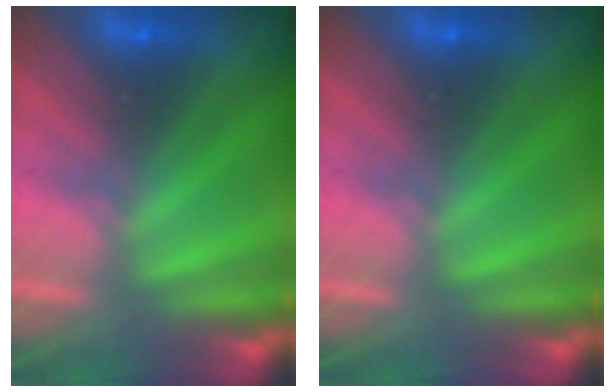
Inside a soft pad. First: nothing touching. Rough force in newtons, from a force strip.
{"total": 0.0}